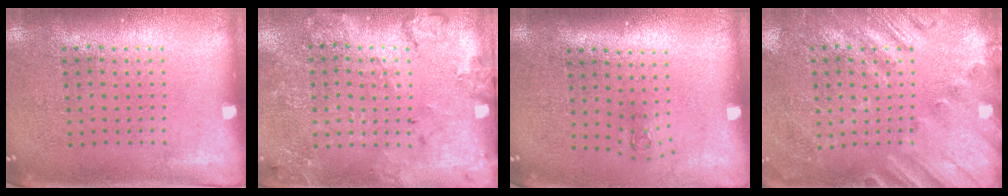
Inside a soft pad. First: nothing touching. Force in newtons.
{"total": 1.8, "press": 1.6, "slide": 0.7}
{"total": 0.7, "press": 0.3, "slide": 0.6}
{"total": 2.2, "press": 1.8, "slide": 1.2}